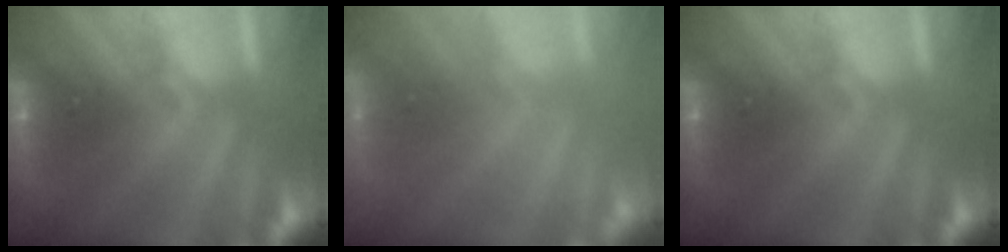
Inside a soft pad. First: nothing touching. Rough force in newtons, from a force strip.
{"total": 8.2}
{"total": 0.0}